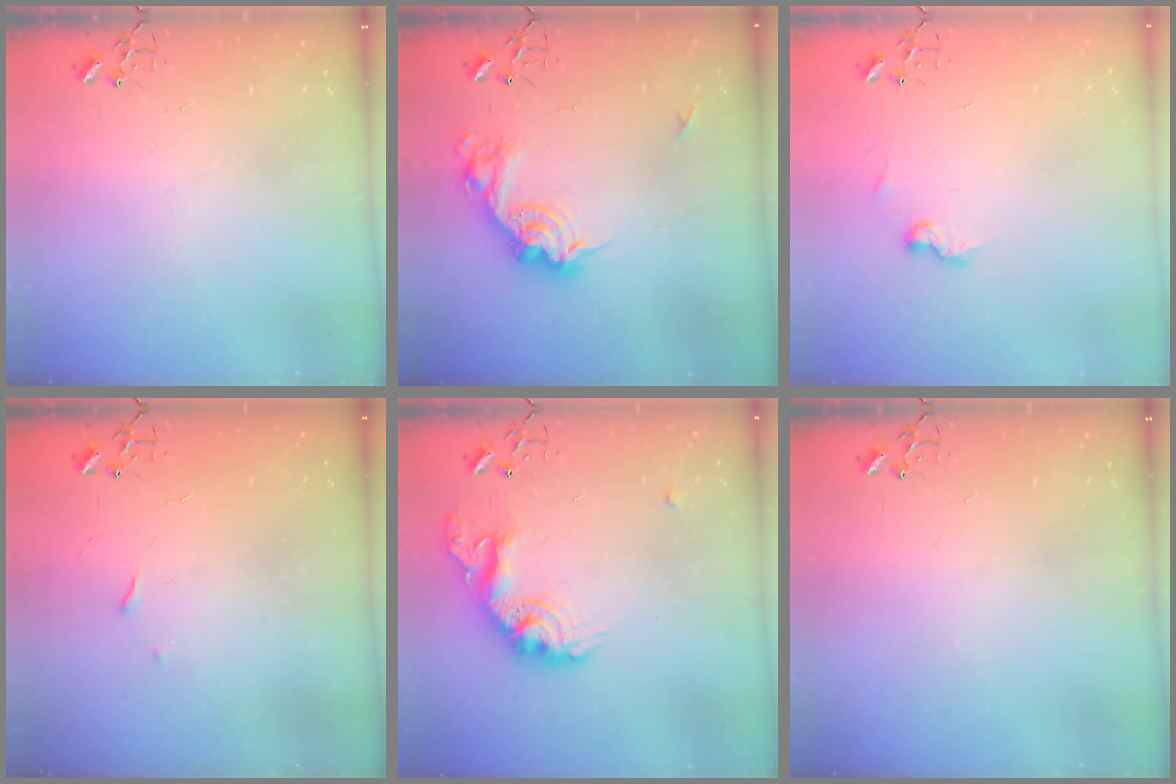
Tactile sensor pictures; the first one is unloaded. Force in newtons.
{"total": 17.6, "press": 17.6, "slide": 1.0}
{"total": 6.7, "press": 6.7, "slide": 0.4}
{"total": 2.9, "press": 2.8, "slide": 0.5}
{"total": 17.2, "press": 17.2, "slide": 1.2}
{"total": 0.0}